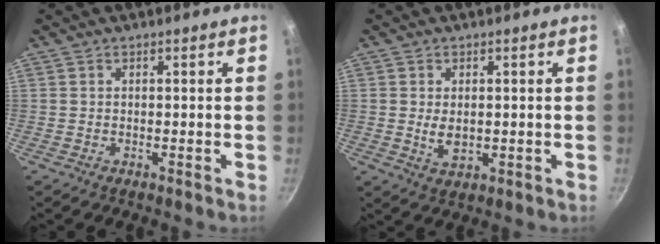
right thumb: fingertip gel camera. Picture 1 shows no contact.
{"total": 4.1, "force": [0.1, 2.5, 3.2], "torque": [-0.054, -0.010, 0.007]}